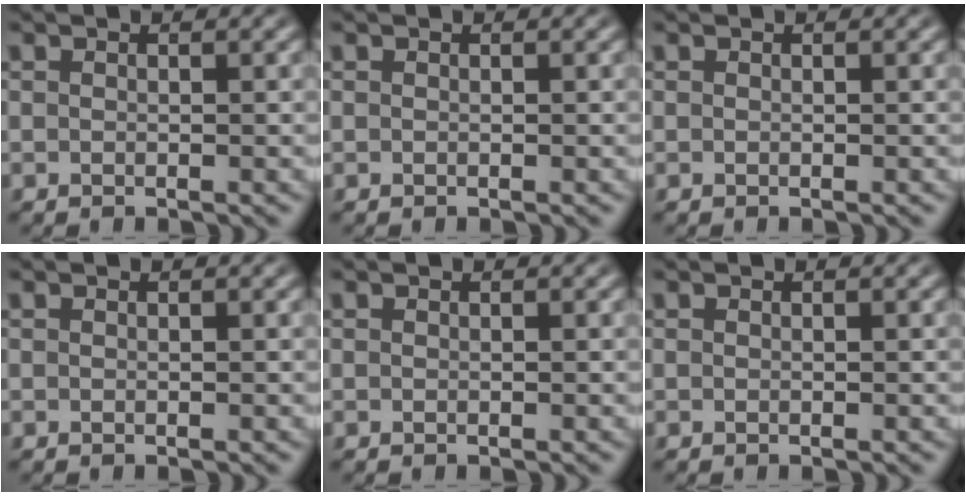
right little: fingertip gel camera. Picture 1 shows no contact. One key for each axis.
{"total": 0.0}
{"total": 0.0}
{"total": 0.0}
{"total": 0.0}
{"total": 0.0}